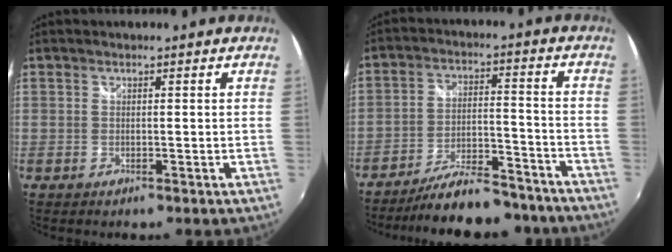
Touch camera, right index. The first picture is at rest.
{"total": 17.4, "force": [-15.3, 4.7, 6.9], "torque": [-0.126, 0.012, -0.206]}